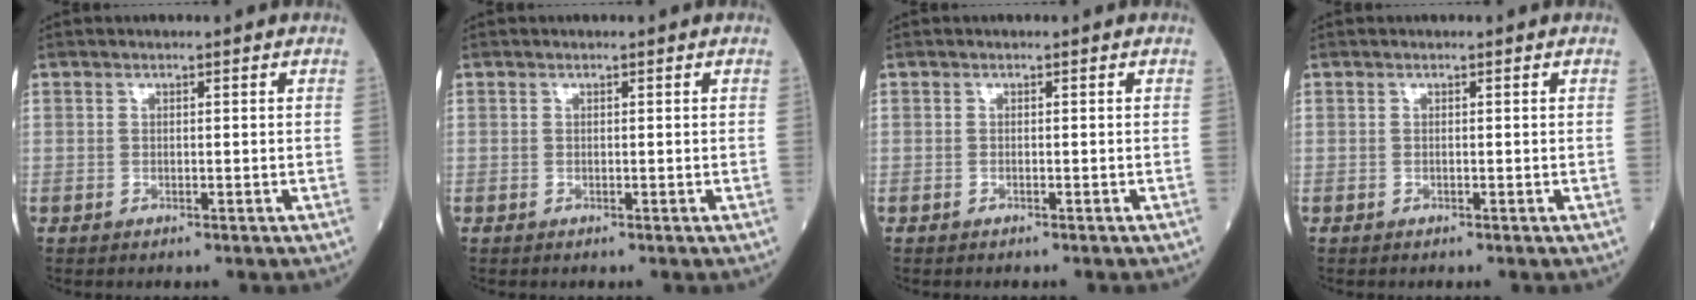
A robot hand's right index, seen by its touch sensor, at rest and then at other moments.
{"total": 0.0}
{"total": 0.0}
{"total": 0.0}